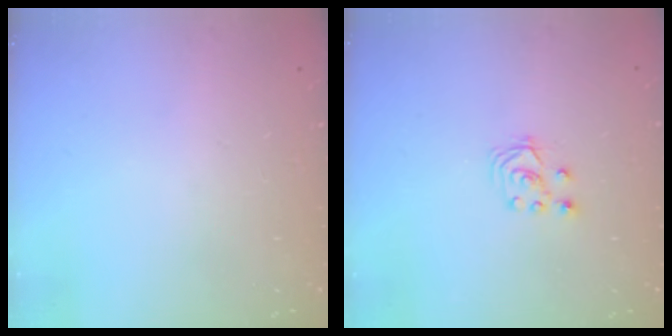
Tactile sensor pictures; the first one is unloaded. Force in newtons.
{"total": 2.8, "press": 2.7, "slide": 0.7}